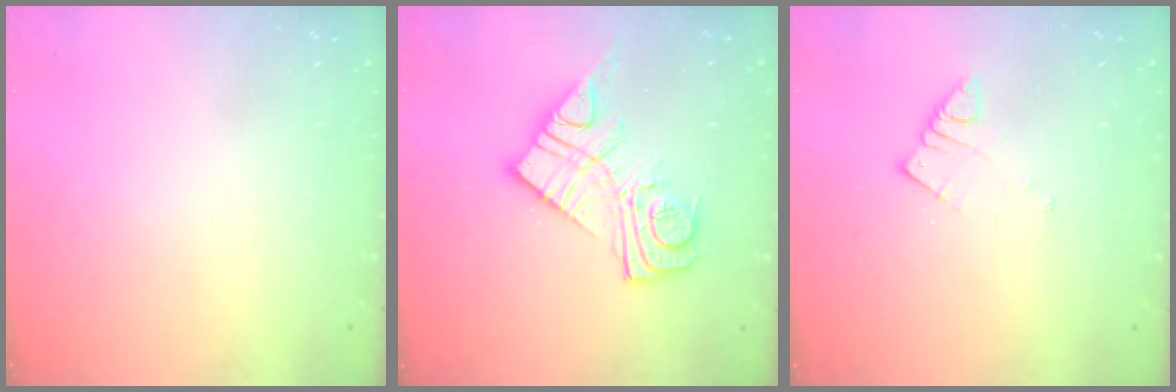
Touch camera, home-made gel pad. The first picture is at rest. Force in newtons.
{"total": 16.3, "press": 16.2, "slide": 1.4}
{"total": 2.6, "press": 2.6, "slide": 0.1}